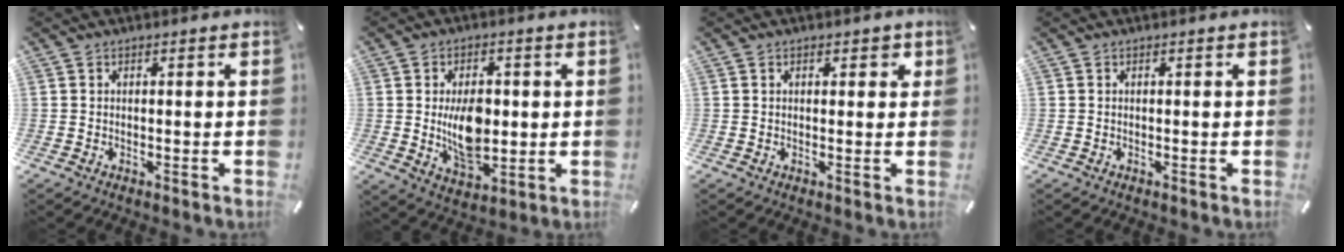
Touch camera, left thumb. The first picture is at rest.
{"total": 11.2, "force": [0.3, 7.2, 8.5], "torque": [-0.138, -0.006, 0.003]}
{"total": 1.9, "force": [0.7, 1.2, 1.3], "torque": [-0.019, 0.004, 0.008]}
{"total": 0.0}